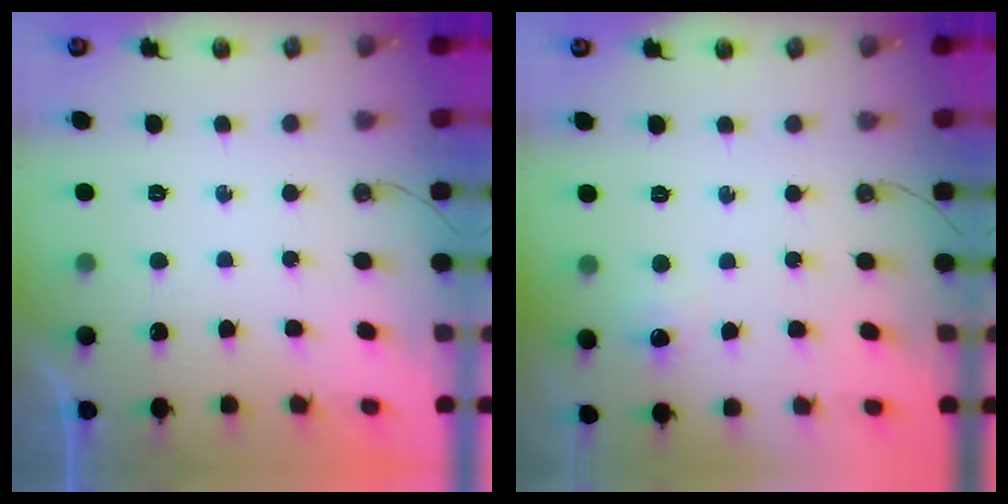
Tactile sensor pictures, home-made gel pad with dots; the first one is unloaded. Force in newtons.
{"total": 4.4, "press": 4.4, "slide": 0.5}